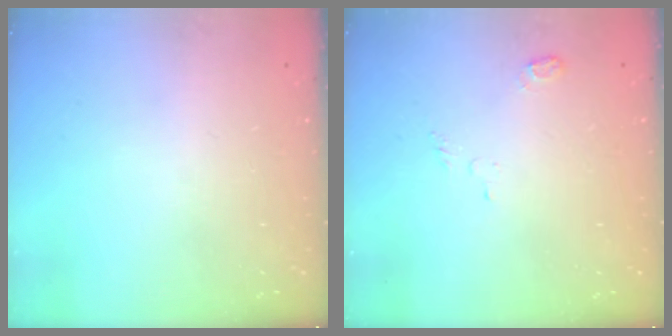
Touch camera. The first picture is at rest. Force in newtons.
{"total": 3.8, "press": 3.7, "slide": 0.8}